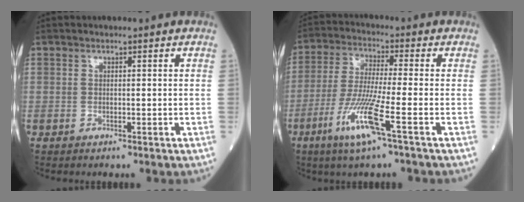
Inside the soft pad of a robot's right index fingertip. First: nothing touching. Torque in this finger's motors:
{"motor_torque": [0.21, -0.23, 0.19, 0.13]}